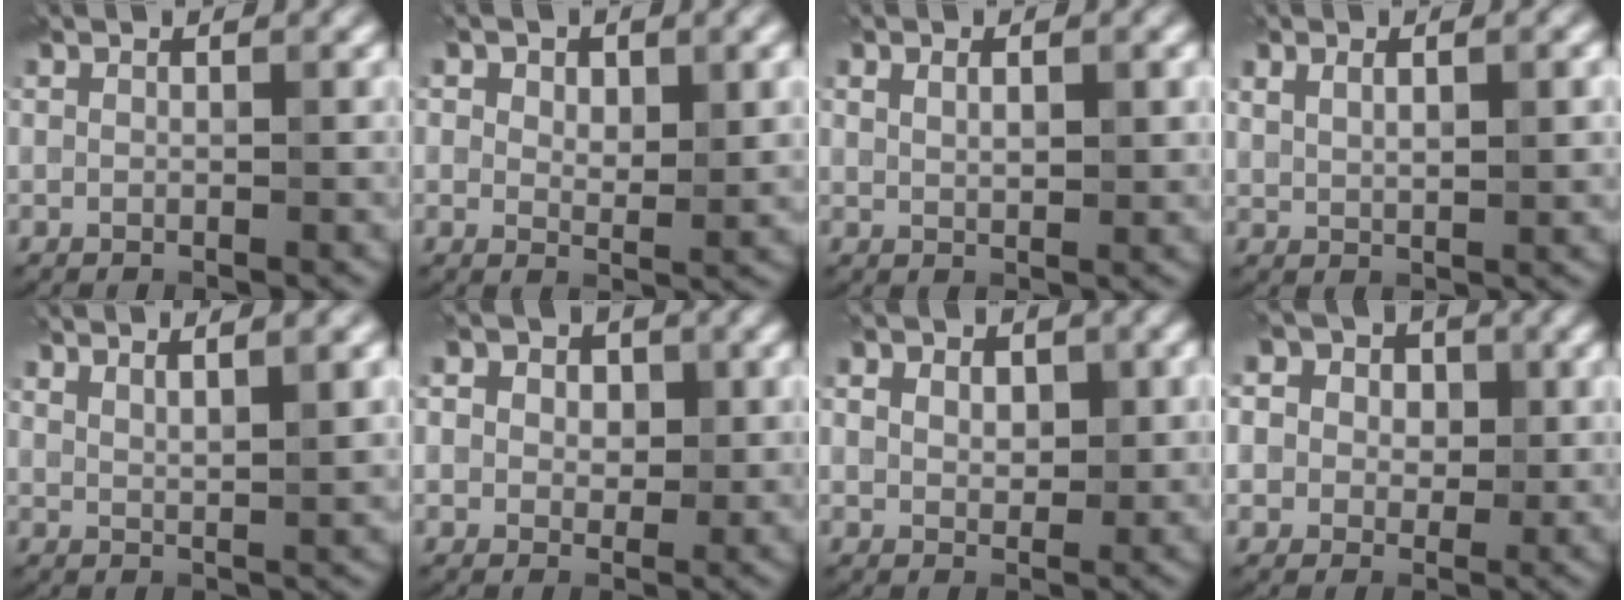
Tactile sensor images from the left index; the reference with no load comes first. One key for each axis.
{"total": 4.7, "fx": 1.8, "fy": 2.6, "fz": 3.4, "tx": -0.049, "ty": -0.006, "tz": 0.027}
{"total": 2.3, "fx": 0.8, "fy": 1.0, "fz": 1.8, "tx": -0.032, "ty": -0.002, "tz": 0.017}
{"total": 3.1, "fx": 1.1, "fy": 1.2, "fz": 2.7, "tx": -0.051, "ty": 0.002, "tz": 0.024}
{"total": 4.1, "fx": 2.2, "fy": 0.9, "fz": 3.3, "tx": -0.035, "ty": 0.005, "tz": 0.035}
{"total": 8.0, "fx": 3.3, "fy": 6.0, "fz": 4.3, "tx": -0.056, "ty": 0.032, "tz": 0.011}
{"total": 5.3, "fx": 2.0, "fy": 3.6, "fz": 3.3, "tx": -0.046, "ty": 0.020, "tz": 0.011}
{"total": 11.4, "fx": 4.5, "fy": 9.1, "fz": 5.0, "tx": -0.110, "ty": 0.029, "tz": 0.050}